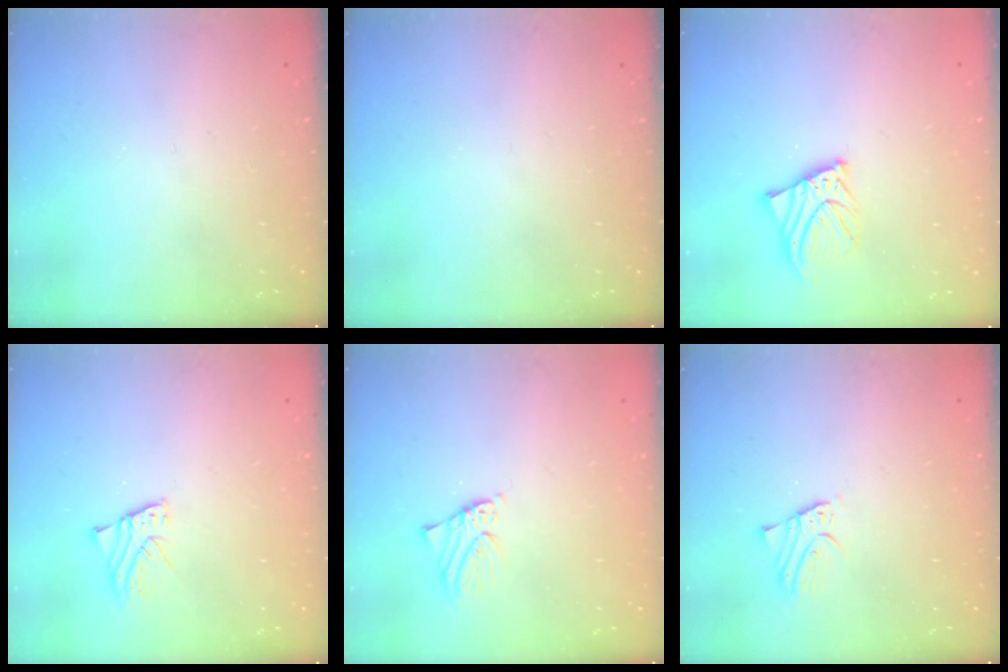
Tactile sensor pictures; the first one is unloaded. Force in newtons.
{"total": 0.0}
{"total": 7.3, "press": 7.2, "slide": 0.9}
{"total": 1.5, "press": 1.5, "slide": 0.2}
{"total": 1.6, "press": 1.6, "slide": 0.1}
{"total": 1.9, "press": 1.9, "slide": 0.1}